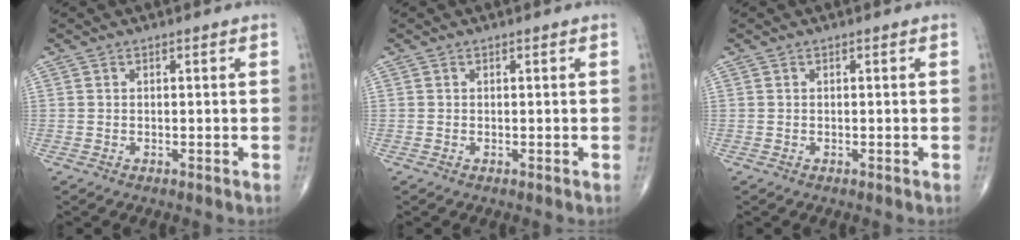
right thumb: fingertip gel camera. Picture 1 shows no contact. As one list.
[{"total": 0.0}, {"total": 0.0}]